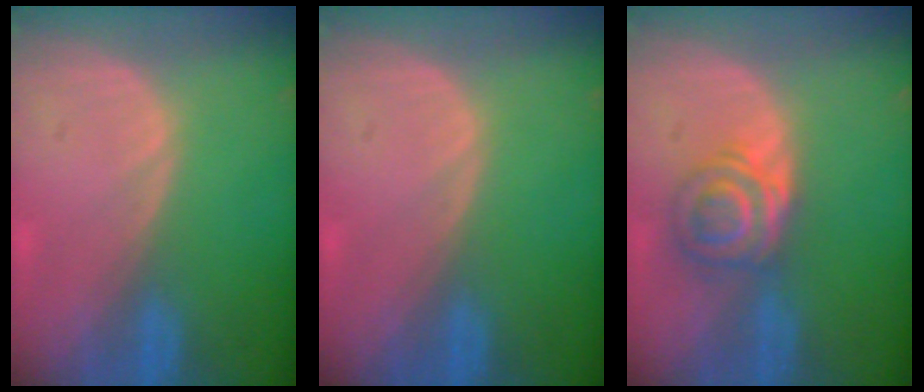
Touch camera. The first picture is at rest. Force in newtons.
{"total": 0.0}
{"total": 5.9, "press": 5.5, "slide": 2.2}